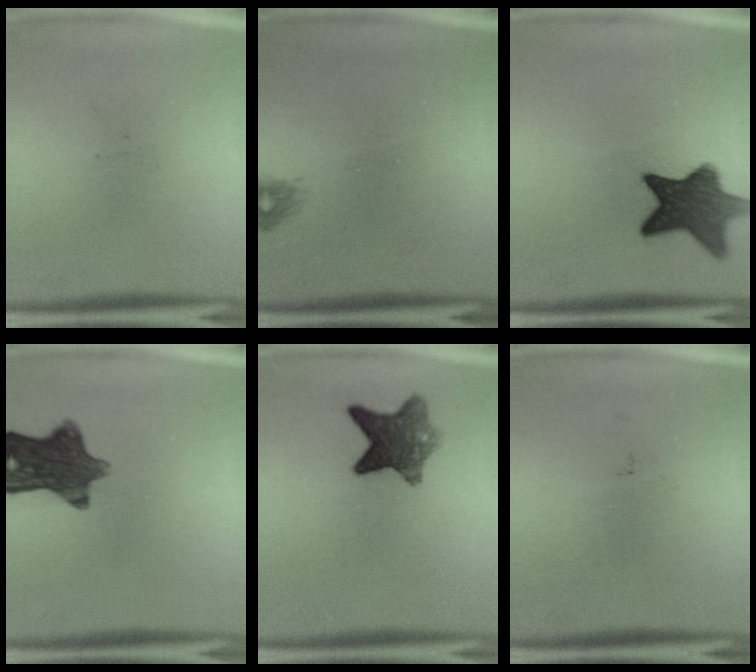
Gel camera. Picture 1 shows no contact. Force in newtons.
{"total": 0.9}
{"total": 10.5}
{"total": 10.6}
{"total": 7.9}
{"total": 0.0}